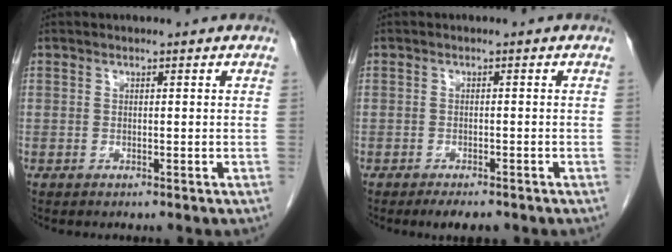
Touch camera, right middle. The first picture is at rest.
{"total": 3.0, "force": [-2.4, 1.1, 1.6], "torque": [-0.022, -0.004, -0.032]}